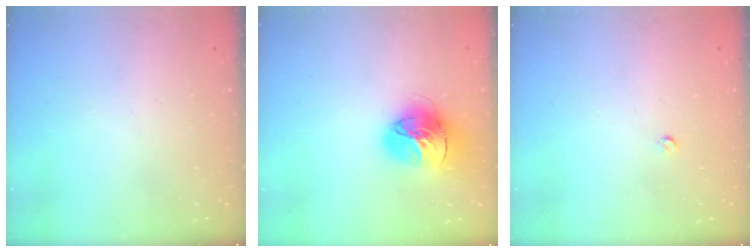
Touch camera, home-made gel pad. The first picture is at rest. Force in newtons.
{"total": 17.5, "press": 17.4, "slide": 1.7}
{"total": 2.6, "press": 2.5, "slide": 0.4}